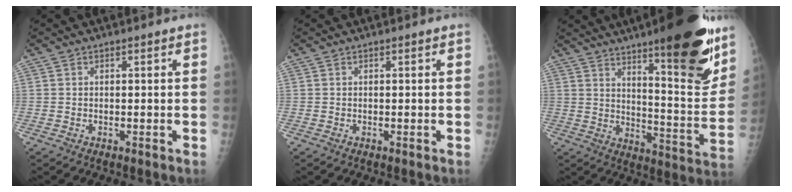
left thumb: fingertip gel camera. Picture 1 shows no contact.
{"total": 0.0}
{"total": 23.0, "force": [14.1, 4.6, 17.6], "torque": [-0.213, -0.076, 0.211]}